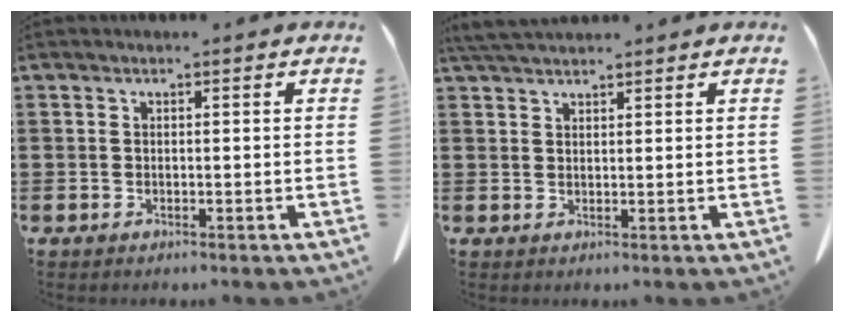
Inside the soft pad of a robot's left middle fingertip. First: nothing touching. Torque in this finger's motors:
{"motor_torque": [0.53, -0.36, 0.02, 0.05]}